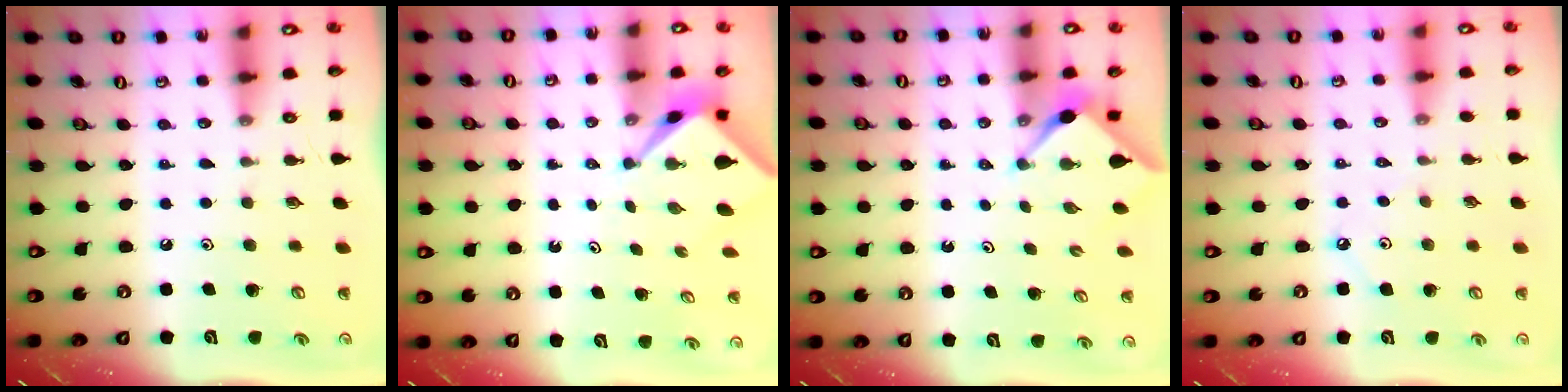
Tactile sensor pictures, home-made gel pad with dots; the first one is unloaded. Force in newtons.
{"total": 2.2, "press": 2.2, "slide": 0.3}
{"total": 3.0, "press": 2.9, "slide": 0.3}
{"total": 1.7, "press": 1.6, "slide": 0.3}